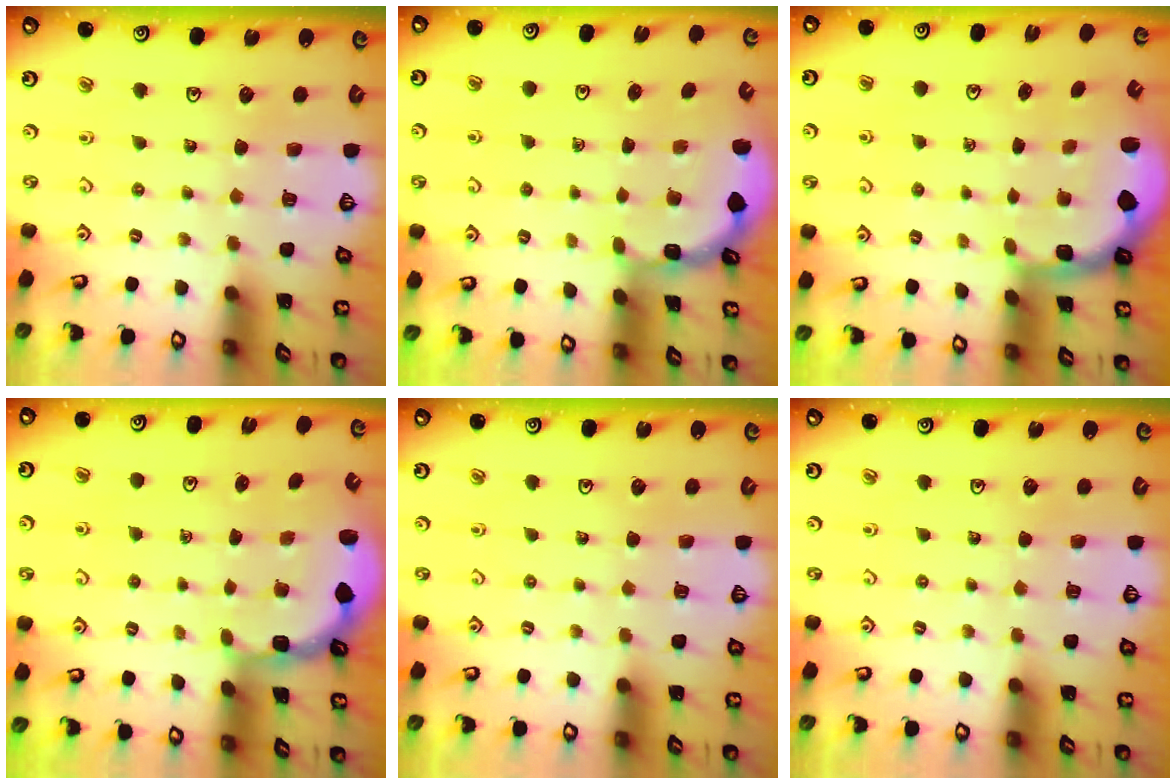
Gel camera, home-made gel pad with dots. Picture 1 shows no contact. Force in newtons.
{"total": 2.1, "press": 2.1, "slide": 0.2}
{"total": 2.4, "press": 1.1, "slide": 2.1}
{"total": 2.4, "press": 1.7, "slide": 1.6}
{"total": 0.0}
{"total": 0.0}